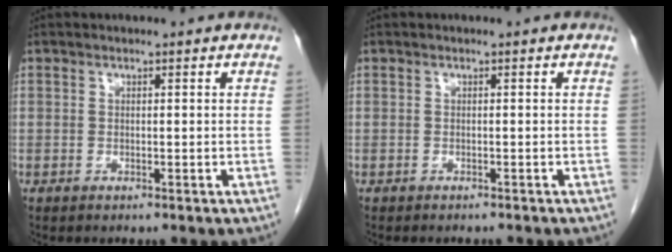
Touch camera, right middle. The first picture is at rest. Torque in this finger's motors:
{"motor_torque": [0.09, -0.07, 0.02, 0.02]}